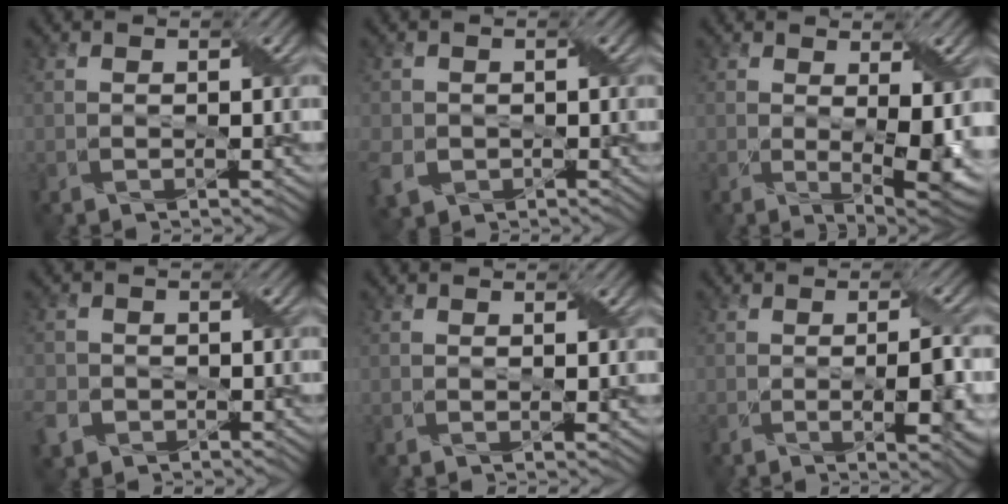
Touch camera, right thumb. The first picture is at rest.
{"total": 4.4, "force": [-1.2, 3.8, 1.9], "torque": [-0.058, -0.012, -0.029]}
{"total": 7.1, "force": [0.1, 3.1, 6.4], "torque": [-0.107, -0.023, 0.017]}
{"total": 3.7, "force": [-1.8, 3.0, 1.4], "torque": [-0.047, -0.007, -0.044]}
{"total": 0.9, "force": [0.4, 0.3, 0.8], "torque": [-0.013, -0.002, 0.006]}
{"total": 5.8, "force": [-1.0, 1.3, 5.5], "torque": [-0.088, -0.006, -0.008]}